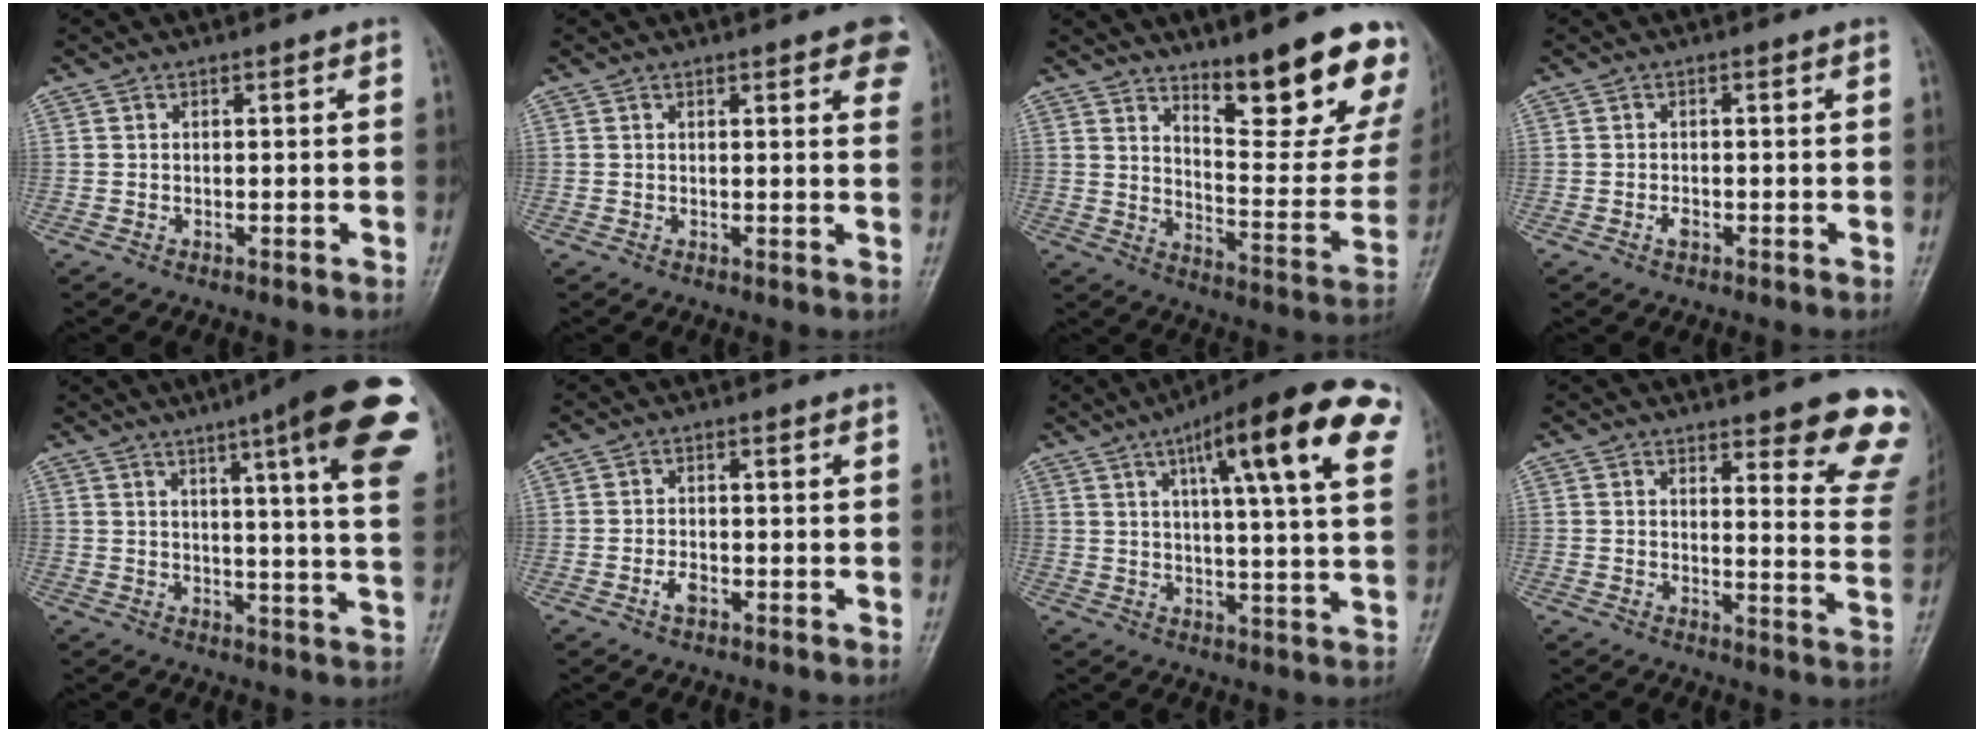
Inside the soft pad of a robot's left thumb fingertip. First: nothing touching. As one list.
[{"total": 7.2, "force": [4.4, 2.0, 5.4], "torque": [-0.042, -0.007, 0.044]}, {"total": 18.9, "force": [12.7, 5.4, 13.0], "torque": [-0.121, -0.095, 0.188]}, {"total": 1.3, "force": [-0.6, 0.8, 0.9], "torque": [-0.015, 0.004, -0.010]}, {"total": 21.9, "force": [10.9, 3.0, 18.7], "torque": [-0.212, -0.025, 0.124]}, {"total": 2.3, "force": [-1.1, 1.2, 1.6], "torque": [-0.028, 0.007, -0.020]}, {"total": 20.1, "force": [9.0, 3.4, 17.7], "torque": [-0.237, -0.002, 0.120]}, {"total": 12.1, "force": [9.7, 2.9, 6.5], "torque": [-0.034, -0.068, 0.094]}]